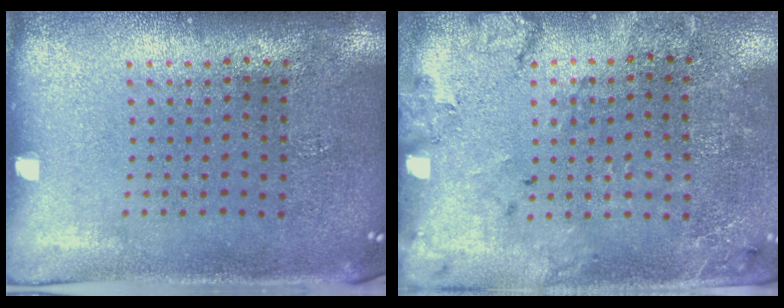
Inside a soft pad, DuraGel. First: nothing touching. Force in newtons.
{"total": 1.8, "press": 1.5, "slide": 1.0}